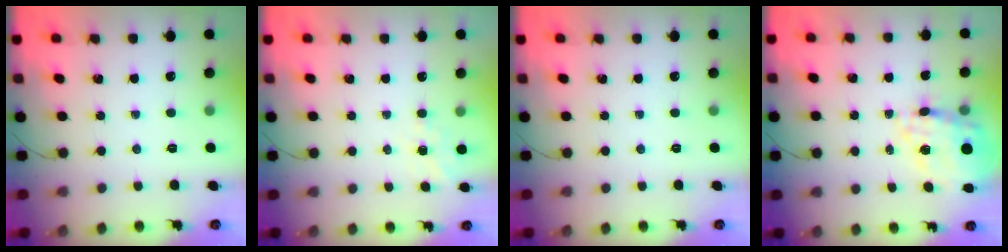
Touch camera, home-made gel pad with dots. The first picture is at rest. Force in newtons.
{"total": 6.0, "press": 5.8, "slide": 1.6}
{"total": 0.0}
{"total": 18.4, "press": 18.0, "slide": 4.0}